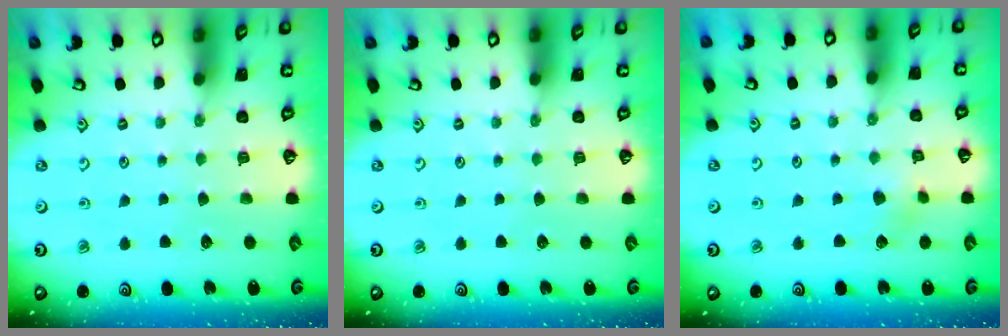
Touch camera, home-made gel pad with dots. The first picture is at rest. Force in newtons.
{"total": 0.0}
{"total": 3.2, "press": 3.1, "slide": 0.3}